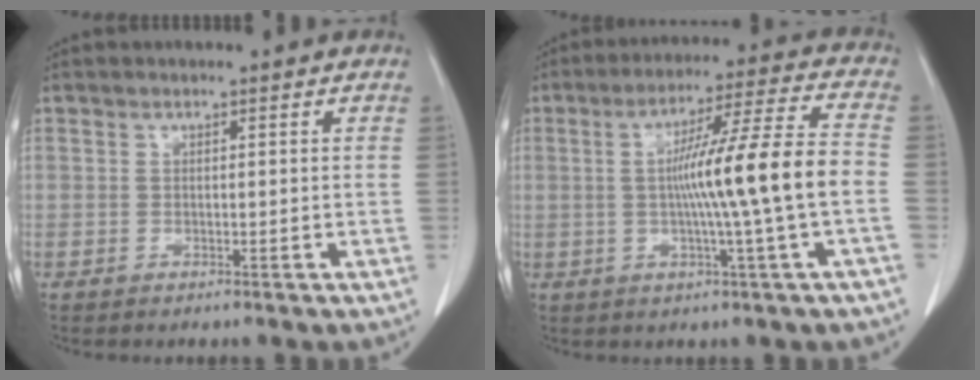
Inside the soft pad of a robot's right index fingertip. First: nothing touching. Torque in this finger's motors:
{"motor_torque": [1.57, -0.12, 0.54, 0.18]}